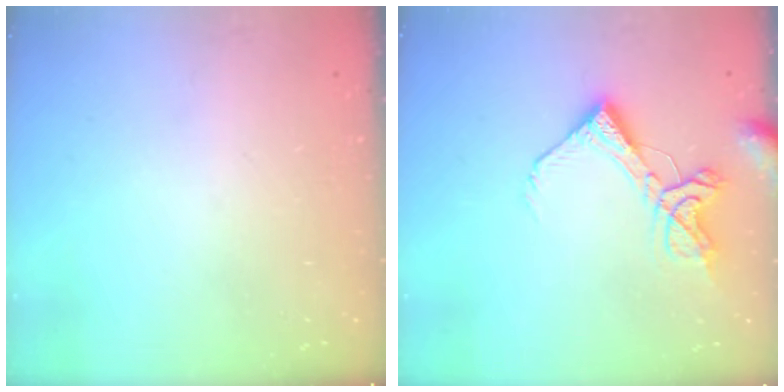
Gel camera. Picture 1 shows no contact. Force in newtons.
{"total": 10.8, "press": 10.7, "slide": 1.3}